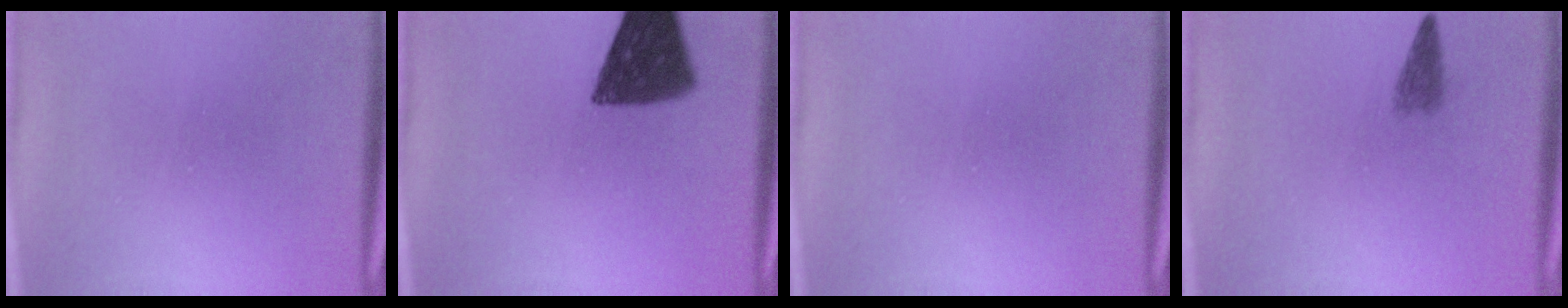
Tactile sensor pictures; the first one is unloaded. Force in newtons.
{"total": 11.3}
{"total": 0.0}
{"total": 2.2}